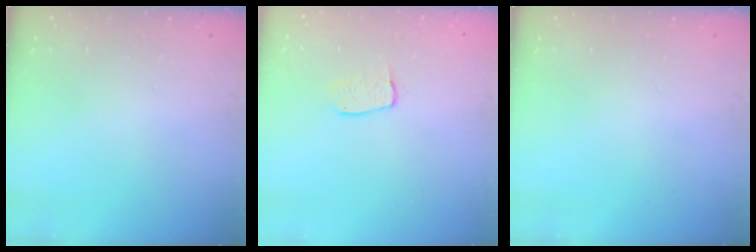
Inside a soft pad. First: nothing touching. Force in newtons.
{"total": 5.9, "press": 5.9, "slide": 0.3}
{"total": 0.0}